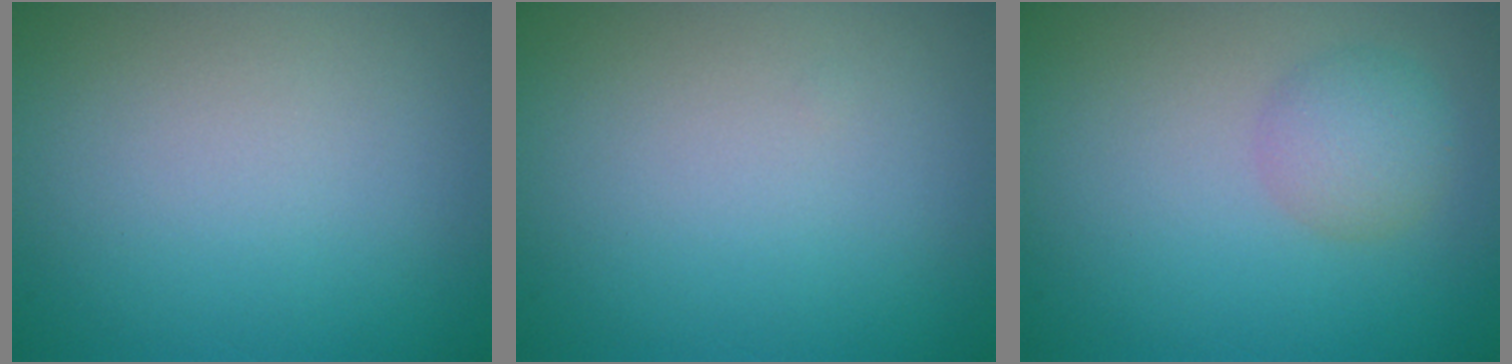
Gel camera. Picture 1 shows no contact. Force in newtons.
{"total": 0.0}
{"total": 2.5, "press": 2.5, "slide": 0.1}